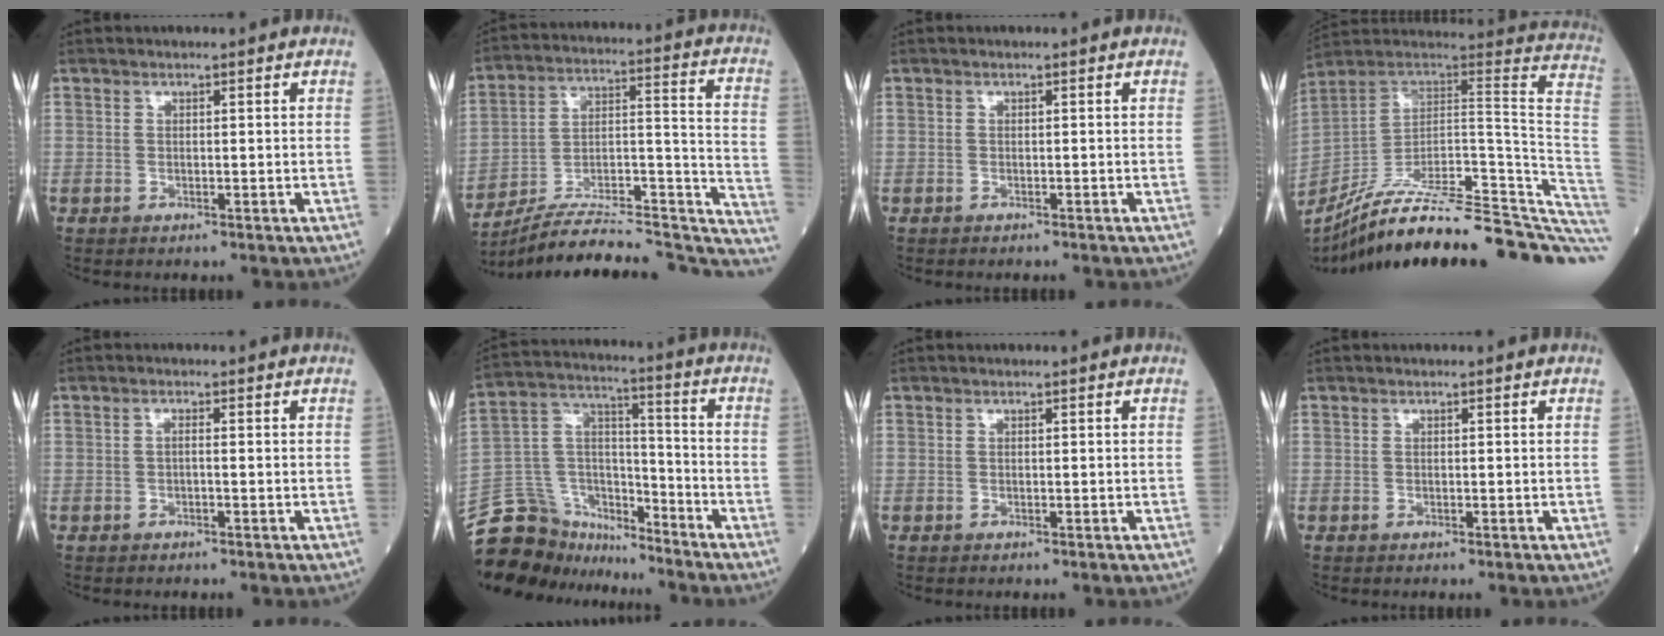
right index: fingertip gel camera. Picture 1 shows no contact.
{"total": 23.4, "force": [-20.2, 3.7, 11.2], "torque": [-0.135, 0.040, -0.316]}
{"total": 0.8, "force": [-0.7, 0.2, 0.2], "torque": [-0.006, -0.001, -0.011]}
{"total": 36.2, "force": [-29.9, 2.6, 20.3], "torque": [-0.171, -0.033, -0.414]}
{"total": 0.8, "force": [-0.2, 0.0, 0.7], "torque": [-0.016, 0.002, -0.006]}
{"total": 16.3, "force": [-14.3, 7.4, 2.9], "torque": [-0.071, 0.076, -0.243]}
{"total": 0.0}
{"total": 0.0}